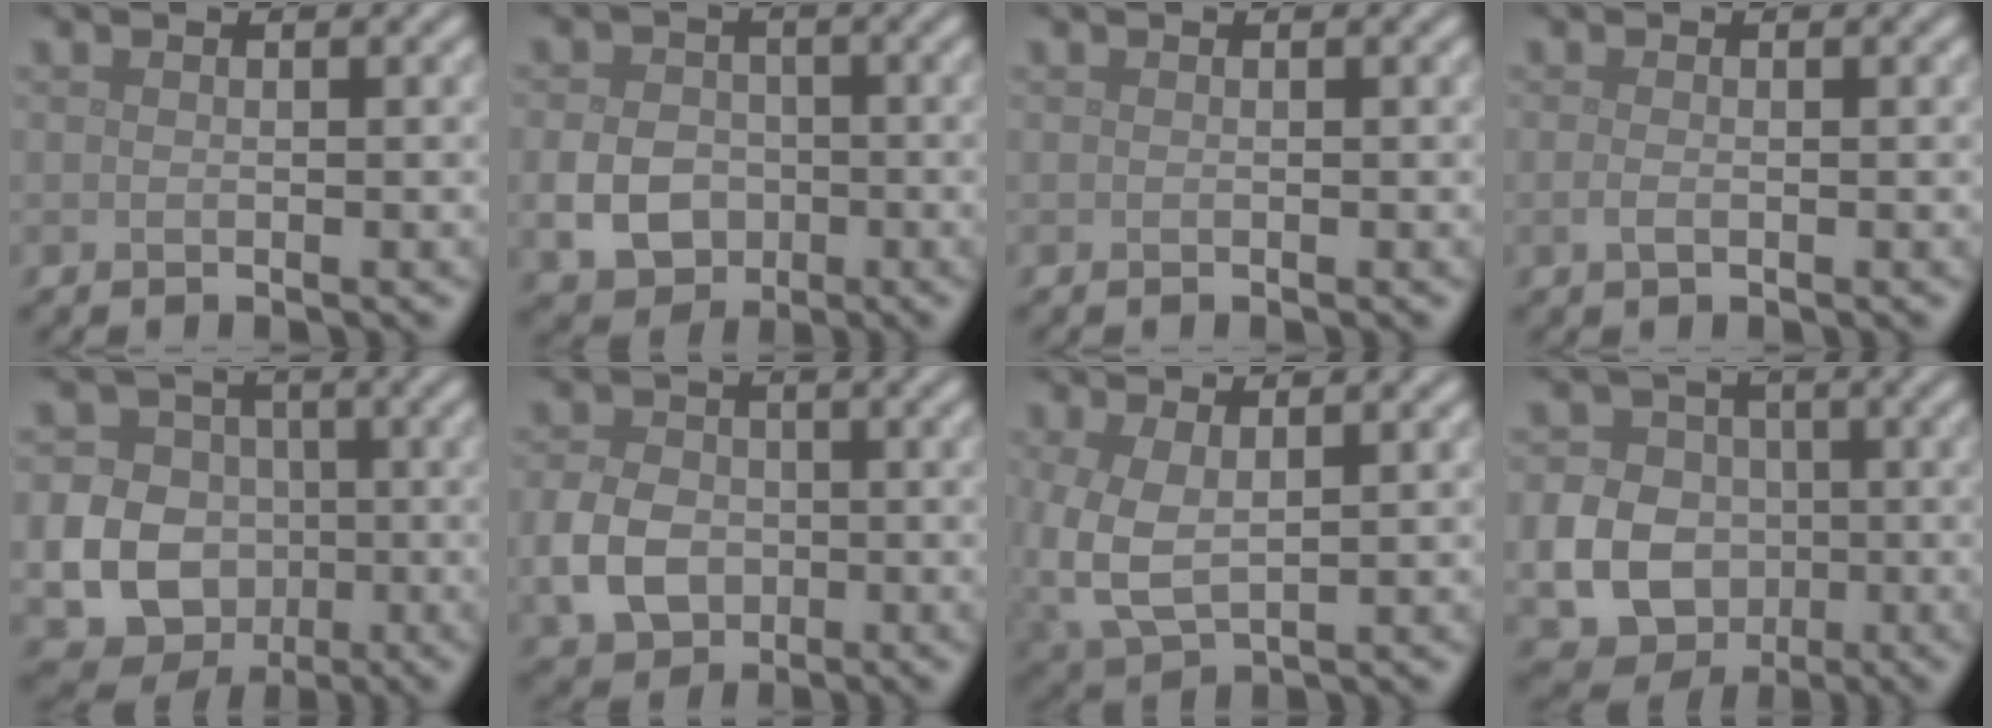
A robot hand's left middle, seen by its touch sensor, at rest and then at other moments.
{"total": 4.5, "force": [-1.0, 3.7, 2.4], "torque": [-0.047, -0.003, -0.024]}
{"total": 0.0}
{"total": 0.9, "force": [-0.2, 0.4, 0.7], "torque": [-0.019, -0.003, -0.006]}
{"total": 12.4, "force": [-3.1, 11.3, 4.0], "torque": [-0.092, -0.024, -0.063]}
{"total": 5.3, "force": [-1.3, 4.1, 3.1], "torque": [-0.070, -0.004, -0.032]}
{"total": 4.7, "force": [0.2, 2.6, 3.9], "torque": [-0.108, -0.008, 0.010]}
{"total": 7.1, "force": [-1.5, 6.2, 3.2], "torque": [-0.062, -0.008, -0.037]}